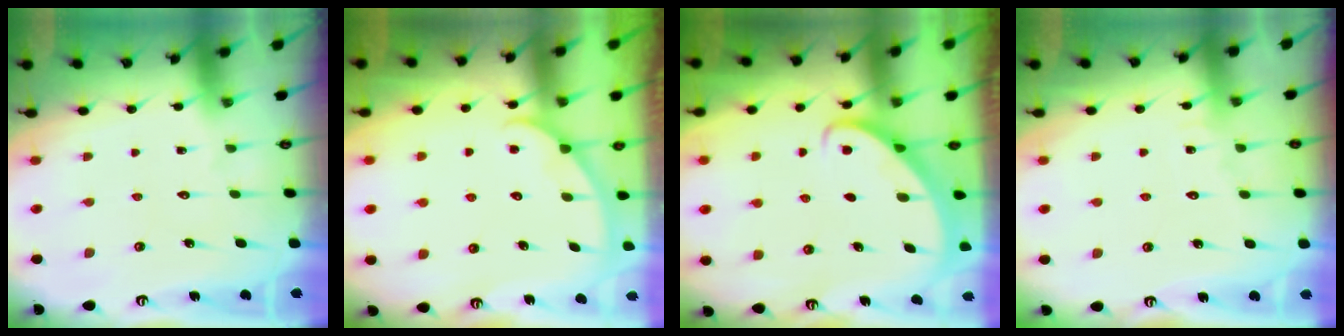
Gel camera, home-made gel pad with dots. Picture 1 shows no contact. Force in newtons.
{"total": 1.9, "press": 1.9, "slide": 0.2}
{"total": 2.7, "press": 2.7, "slide": 0.2}
{"total": 6.0, "press": 6.0, "slide": 0.6}